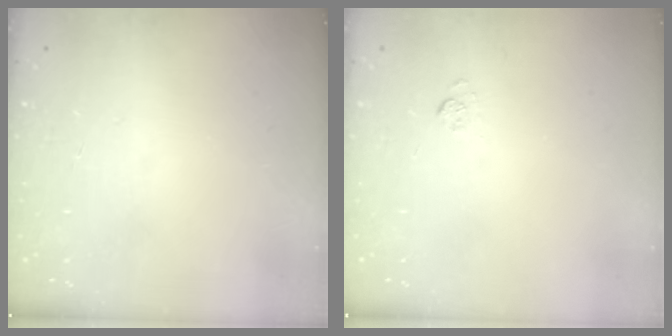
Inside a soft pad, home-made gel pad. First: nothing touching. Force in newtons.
{"total": 7.1, "press": 6.9, "slide": 1.4}